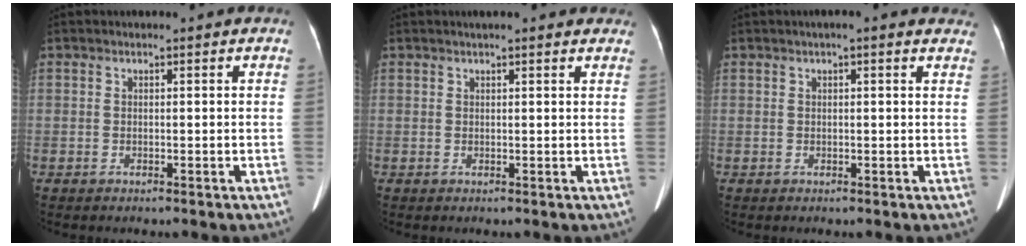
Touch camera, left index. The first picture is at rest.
{"total": 6.6, "force": [5.5, 1.3, 3.3], "torque": [-0.036, 0.021, 0.059]}
{"total": 4.6, "force": [3.4, 1.0, 2.9], "torque": [-0.027, 0.019, 0.028]}